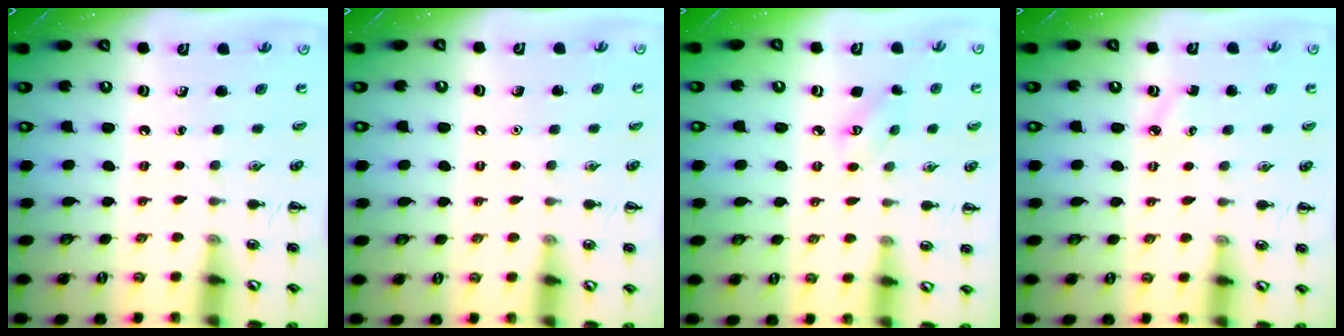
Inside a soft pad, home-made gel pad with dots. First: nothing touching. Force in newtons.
{"total": 1.6, "press": 1.6, "slide": 0.1}
{"total": 3.2, "press": 3.1, "slide": 0.9}
{"total": 2.0, "press": 1.9, "slide": 0.7}